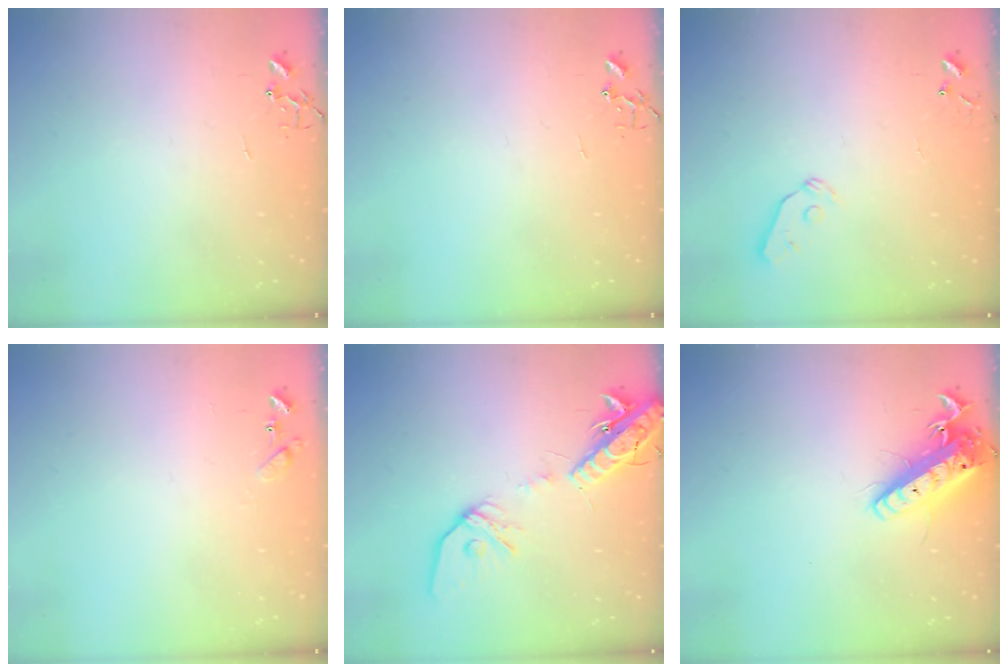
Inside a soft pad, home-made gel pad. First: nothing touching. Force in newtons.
{"total": 0.0}
{"total": 5.9, "press": 5.8, "slide": 0.7}
{"total": 6.7, "press": 6.6, "slide": 0.8}
{"total": 15.6, "press": 15.3, "slide": 3.2}
{"total": 15.2, "press": 14.9, "slide": 3.0}